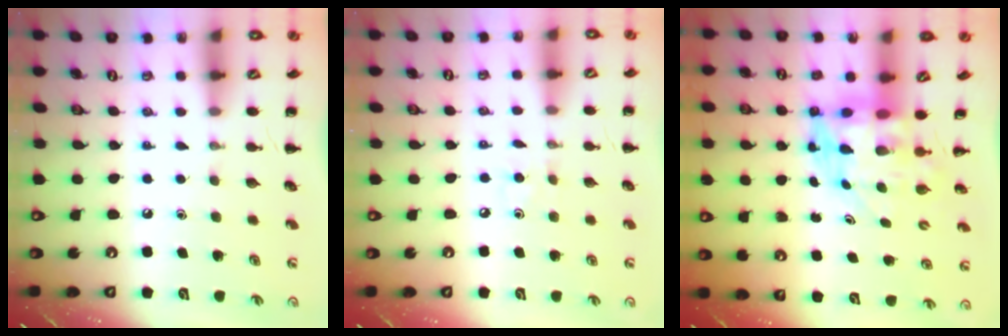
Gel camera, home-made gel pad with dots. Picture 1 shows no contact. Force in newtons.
{"total": 2.5, "press": 2.3, "slide": 0.8}
{"total": 6.2, "press": 5.9, "slide": 1.8}